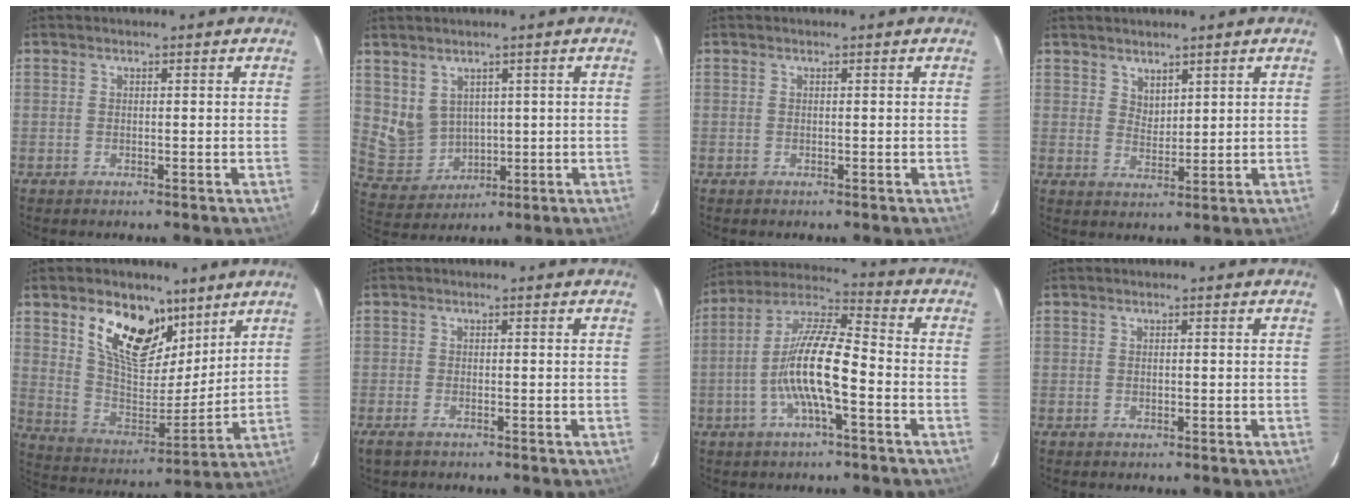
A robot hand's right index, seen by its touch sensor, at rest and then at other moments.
{"total": 7.0, "force": [2.8, 5.8, 2.7], "torque": [-0.057, 0.000, 0.082]}
{"total": 0.0}
{"total": 3.2, "force": [2.5, 1.7, 0.9], "torque": [-0.009, 0.002, 0.048]}
{"total": 17.9, "force": [10.3, 9.5, 11.1], "torque": [-0.198, 0.002, 0.189]}
{"total": 2.6, "force": [-1.9, 1.0, 1.6], "torque": [-0.041, -0.005, -0.037]}
{"total": 13.0, "force": [-3.7, 2.6, 12.2], "torque": [-0.245, 0.003, -0.077]}
{"total": 0.5, "force": [0.0, 0.3, 0.4], "torque": [-0.009, 0.000, 0.000]}